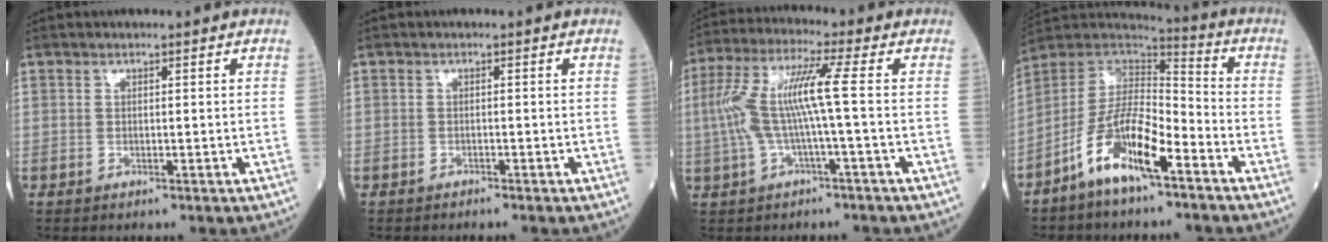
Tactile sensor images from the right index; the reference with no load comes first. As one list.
[{"total": 0.6, "force": [-0.6, 0.0, 0.0], "torque": [-0.006, -0.001, -0.013]}, {"total": 9.4, "force": [-0.4, -0.2, 9.4], "torque": [-0.203, 0.028, -0.010]}, {"total": 12.3, "force": [-6.9, 3.0, 9.7], "torque": [-0.187, 0.003, -0.133]}]